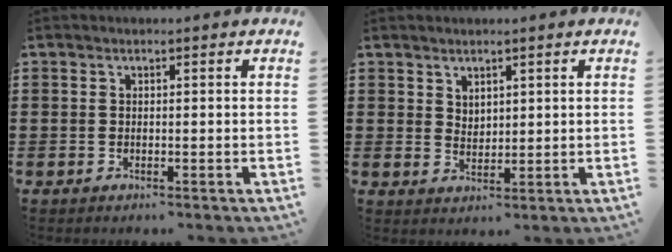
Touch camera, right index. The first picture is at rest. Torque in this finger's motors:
{"motor_torque": [-0.26, 0.37, 0.01, -0.01]}